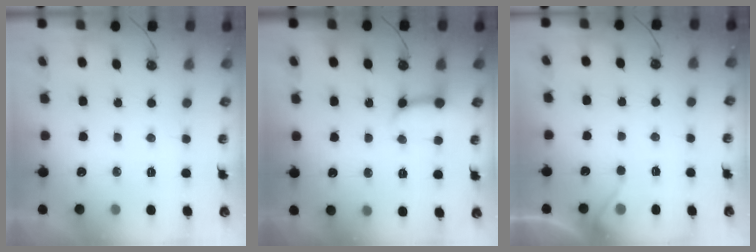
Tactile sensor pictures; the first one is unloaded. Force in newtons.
{"total": 8.8, "press": 8.8, "slide": 0.9}
{"total": 4.6, "press": 4.6, "slide": 0.7}